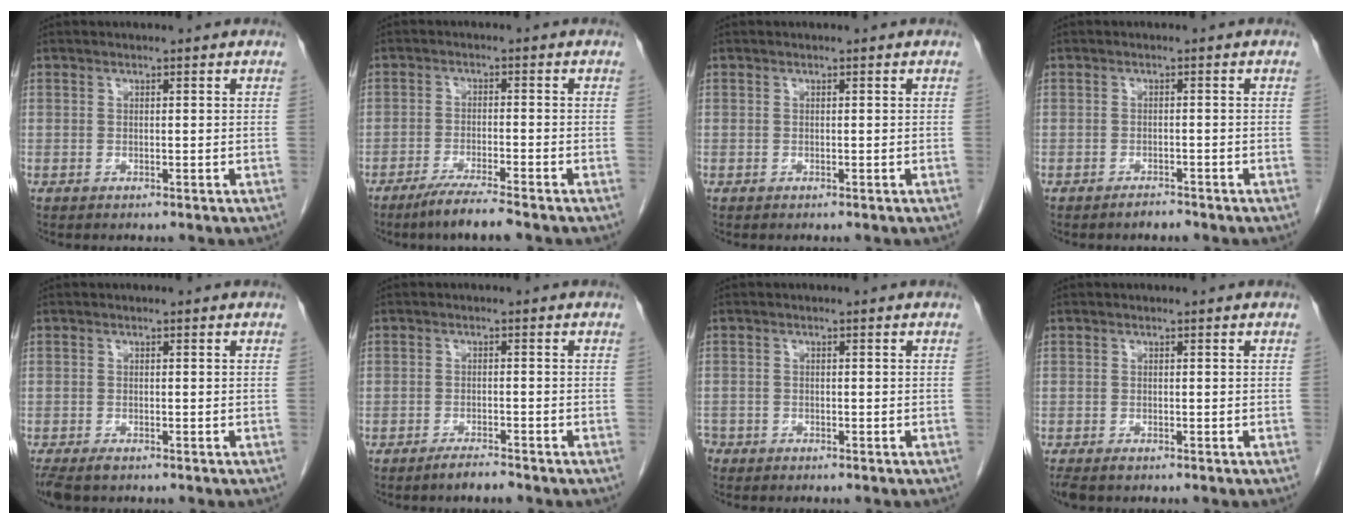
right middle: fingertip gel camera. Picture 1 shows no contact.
{"total": 5.6, "force": [-4.4, -0.5, 3.4], "torque": [-0.063, -0.017, -0.080]}
{"total": 0.0}
{"total": 1.4, "force": [-1.3, 0.3, 0.4], "torque": [-0.012, -0.002, -0.017]}
{"total": 3.6, "force": [-2.8, 1.2, 1.9], "torque": [-0.038, -0.010, -0.047]}
{"total": 2.4, "force": [-2.1, 0.0, 1.2], "torque": [-0.027, -0.004, -0.037]}
{"total": 2.9, "force": [-2.4, 1.7, 0.4], "torque": [-0.013, 0.001, -0.043]}
{"total": 2.3, "force": [-1.9, 0.8, 1.1], "torque": [-0.023, -0.008, -0.029]}